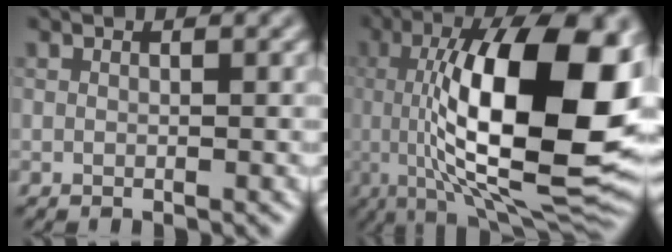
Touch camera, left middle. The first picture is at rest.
{"total": 17.4, "force": [1.3, 5.9, 16.3], "torque": [-0.238, 0.018, 0.017]}